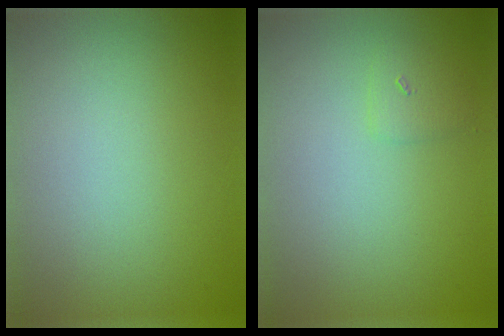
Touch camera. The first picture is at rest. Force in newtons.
{"total": 0.5, "press": 0.5, "slide": 0.0}